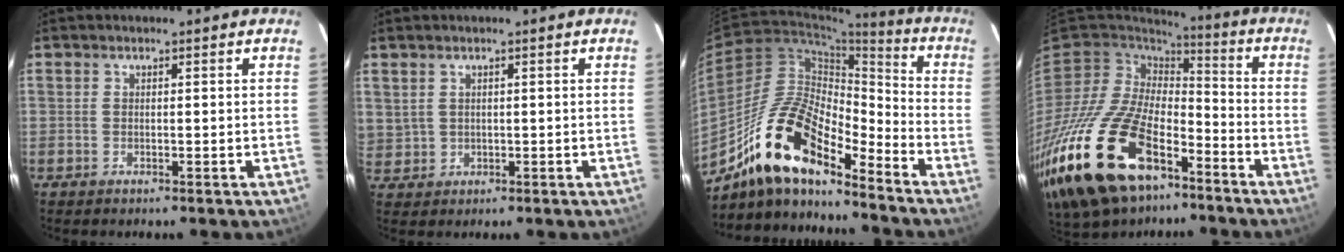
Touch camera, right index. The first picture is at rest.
{"total": 3.5, "force": [1.4, 3.0, 1.3], "torque": [-0.025, 0.006, 0.039]}
{"total": 18.7, "force": [-13.5, 5.8, 11.6], "torque": [-0.211, 0.001, -0.260]}
{"total": 27.1, "force": [-15.1, 14.1, 17.6], "torque": [-0.390, -0.036, -0.263]}